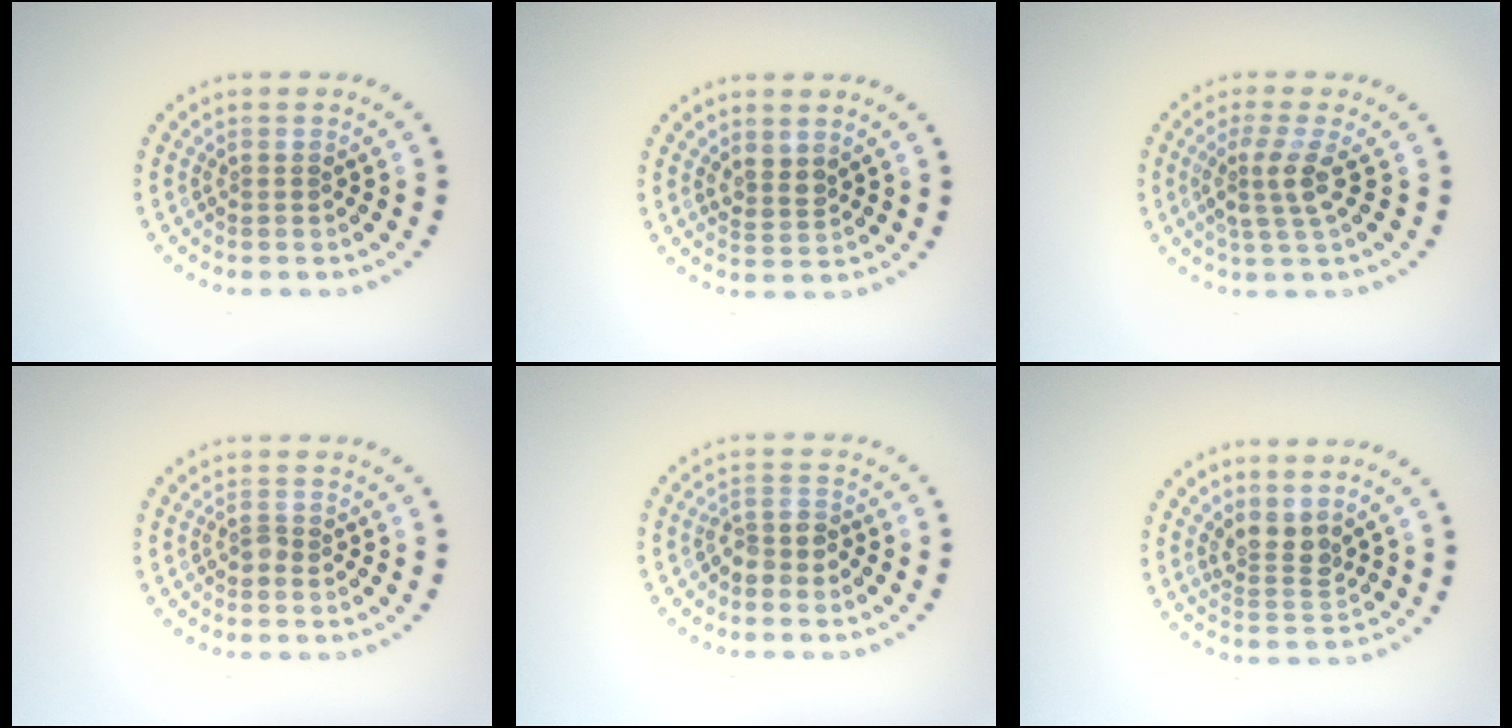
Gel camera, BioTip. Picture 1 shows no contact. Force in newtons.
{"total": 1.5, "press": 1.2, "slide": 0.9}
{"total": 2.8, "press": 2.1, "slide": 1.8}
{"total": 0.7, "press": 0.5, "slide": 0.5}
{"total": 2.0, "press": 1.6, "slide": 1.3}
{"total": 2.6, "press": 1.9, "slide": 1.7}